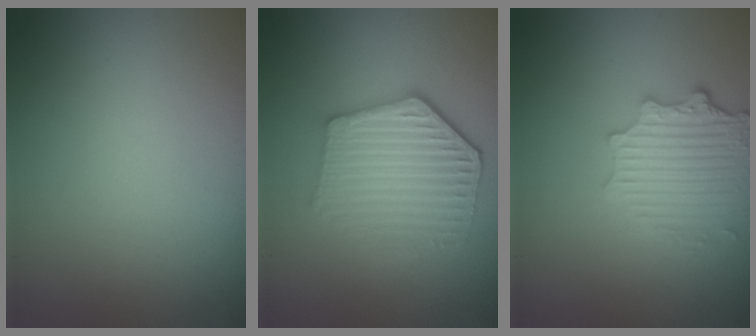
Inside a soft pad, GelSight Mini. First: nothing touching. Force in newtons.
{"total": 5.4, "press": 4.4, "slide": 3.2}
{"total": 4.0, "press": 3.2, "slide": 2.3}